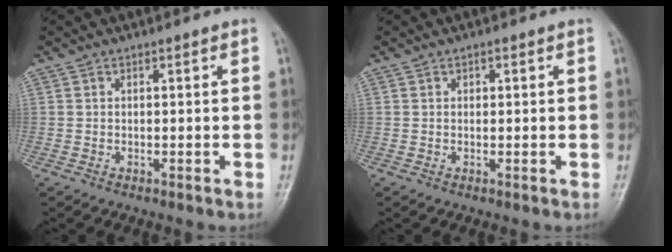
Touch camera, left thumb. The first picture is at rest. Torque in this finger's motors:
{"motor_torque": [-0.21, -0.25, 0.07, -0.20, 0.00]}